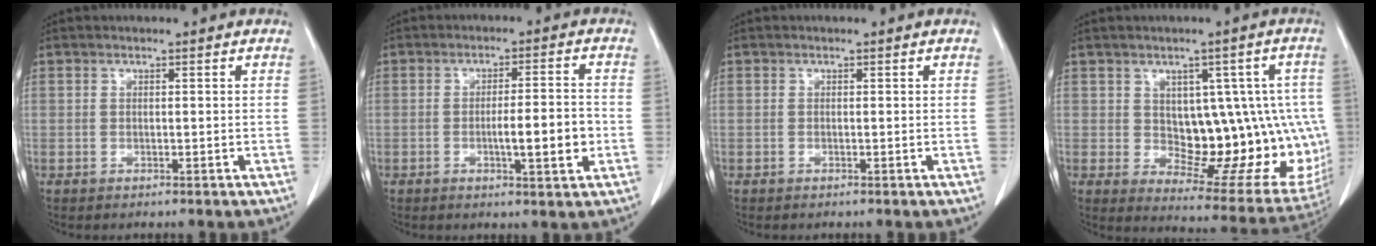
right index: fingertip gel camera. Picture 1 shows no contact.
{"total": 7.5, "force": [-1.8, 0.7, 7.3], "torque": [-0.113, 0.002, -0.027]}
{"total": 0.0}
{"total": 16.1, "force": [0.0, 8.0, 14.0], "torque": [-0.142, 0.010, 0.022]}